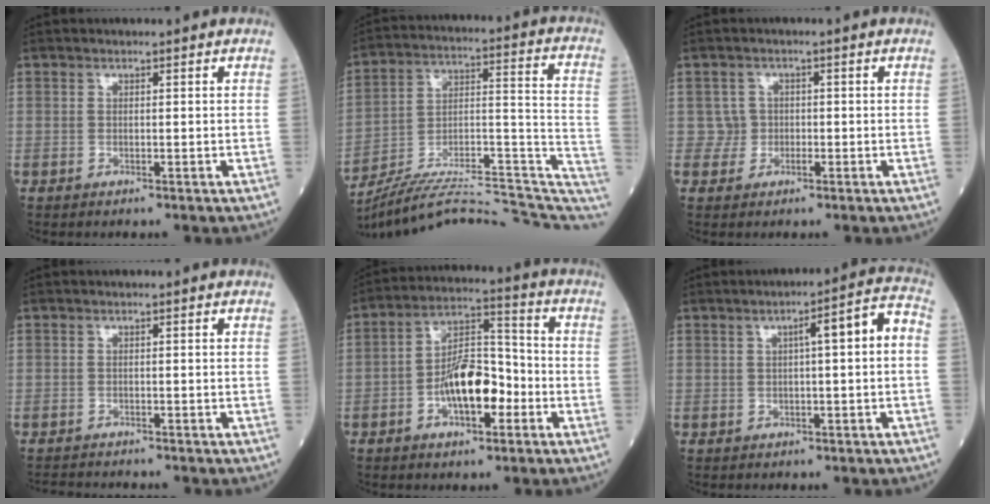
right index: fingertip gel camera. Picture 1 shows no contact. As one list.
[{"total": 25.2, "force": [-22.8, 2.8, 10.3], "torque": [-0.118, 0.034, -0.340]}, {"total": 2.0, "force": [-0.5, 2.0, -0.1], "torque": [0.011, 0.009, -0.011]}, {"total": 4.0, "force": [-3.9, 0.2, 1.0], "torque": [-0.011, -0.011, -0.062]}, {"total": 10.1, "force": [-3.2, 4.0, 8.7], "torque": [-0.160, 0.021, -0.058]}, {"total": 6.2, "force": [0.4, 0.4, 6.2], "torque": [-0.086, 0.022, 0.001]}]